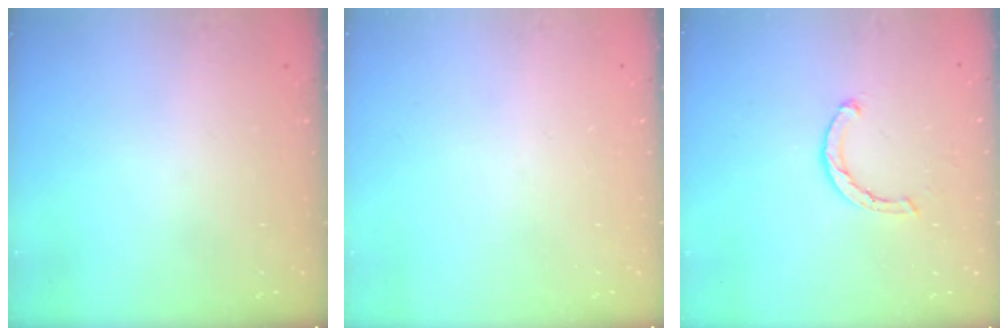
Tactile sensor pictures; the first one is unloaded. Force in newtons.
{"total": 0.0}
{"total": 2.1, "press": 2.1, "slide": 0.1}